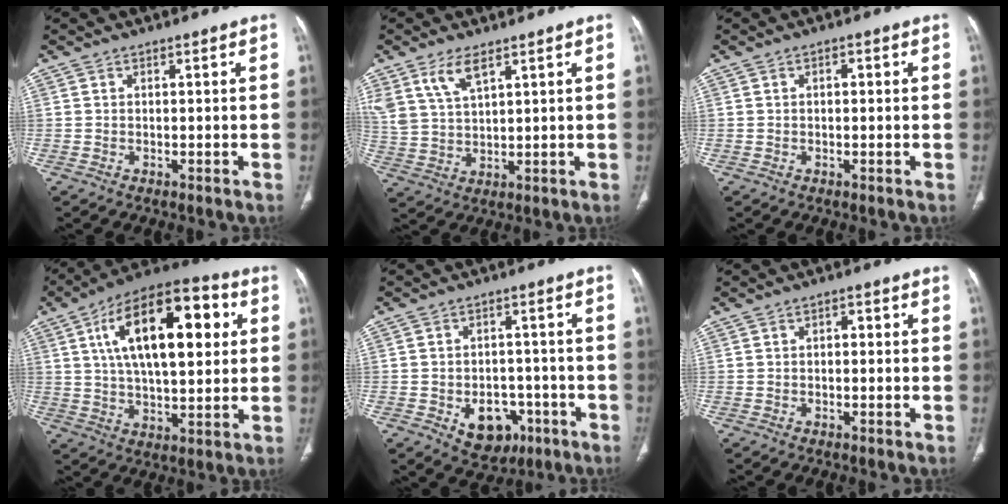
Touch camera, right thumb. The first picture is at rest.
{"total": 7.1, "force": [4.5, 2.9, 4.7], "torque": [-0.095, -0.016, 0.099]}
{"total": 1.1, "force": [0.2, 0.6, 0.9], "torque": [-0.011, 0.002, 0.001]}
{"total": 22.9, "force": [6.3, 10.3, 19.5], "torque": [-0.294, 0.008, 0.093]}
{"total": 9.2, "force": [-3.7, 6.7, 5.1], "torque": [-0.039, 0.026, -0.040]}
{"total": 1.4, "force": [0.1, 0.8, 1.1], "torque": [-0.012, 0.006, -0.001]}